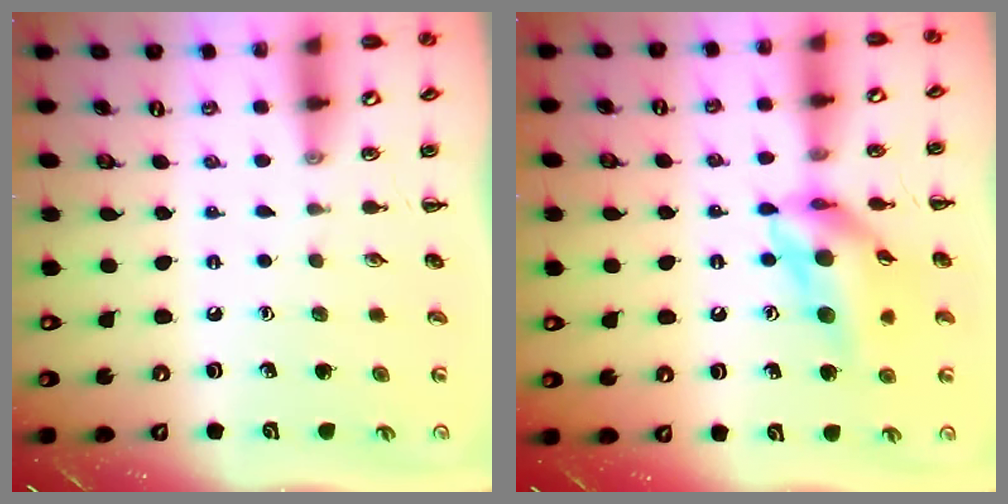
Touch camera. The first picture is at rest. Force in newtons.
{"total": 13.8, "press": 13.0, "slide": 4.6}